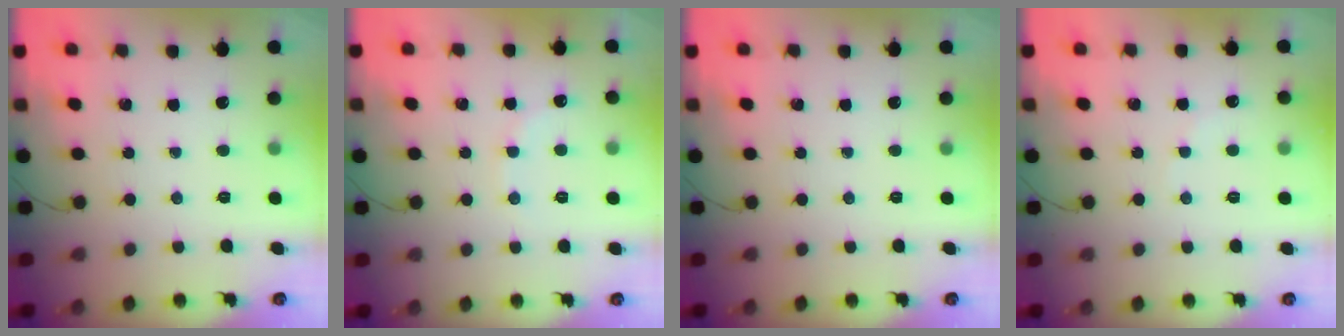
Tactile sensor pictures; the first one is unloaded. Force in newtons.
{"total": 5.6, "press": 5.4, "slide": 1.4}
{"total": 0.0}
{"total": 4.2, "press": 4.0, "slide": 1.1}